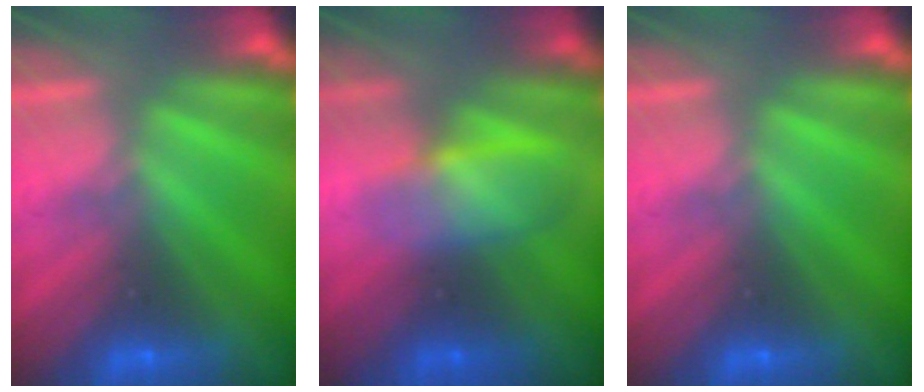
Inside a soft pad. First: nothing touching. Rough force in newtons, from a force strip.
{"total": 3.0}
{"total": 0.0}